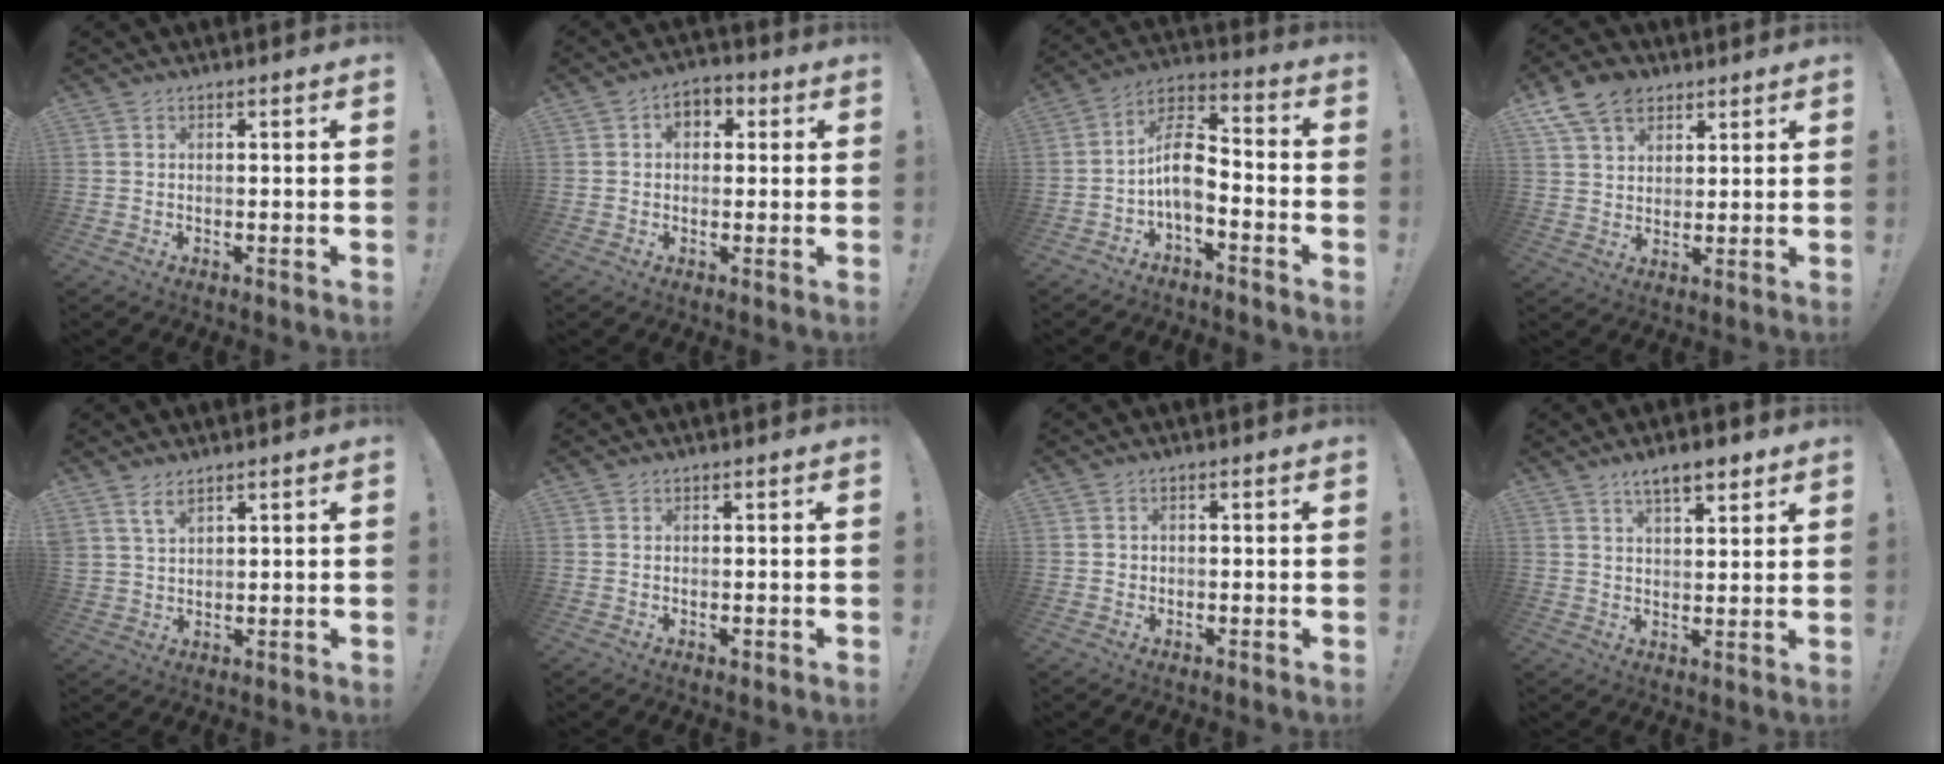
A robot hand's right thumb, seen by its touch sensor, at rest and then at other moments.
{"total": 5.0, "force": [0.9, 3.8, 3.2], "torque": [-0.042, 0.005, 0.016]}
{"total": 10.2, "force": [-2.5, 5.9, 7.9], "torque": [-0.143, 0.021, -0.045]}
{"total": 11.2, "force": [6.7, 7.6, 4.7], "torque": [-0.083, -0.027, 0.133]}
{"total": 4.3, "force": [3.1, 1.9, 2.4], "torque": [-0.040, -0.017, 0.057]}
{"total": 0.5, "force": [-0.2, 0.4, 0.3], "torque": [-0.007, 0.002, -0.002]}
{"total": 1.3, "force": [-0.1, 1.2, 0.1], "torque": [0.000, 0.005, -0.003]}
{"total": 7.3, "force": [5.0, 2.7, 4.5], "torque": [-0.056, -0.023, 0.085]}